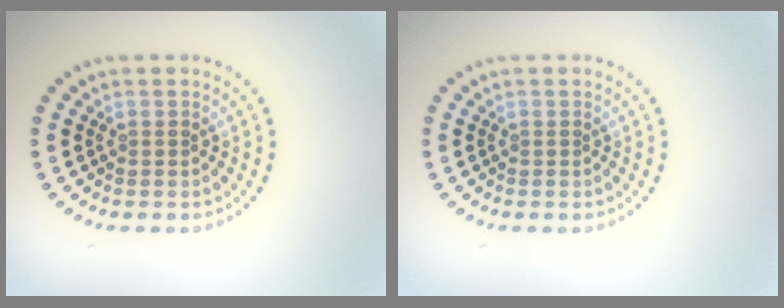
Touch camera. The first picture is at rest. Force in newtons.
{"total": 0.0}